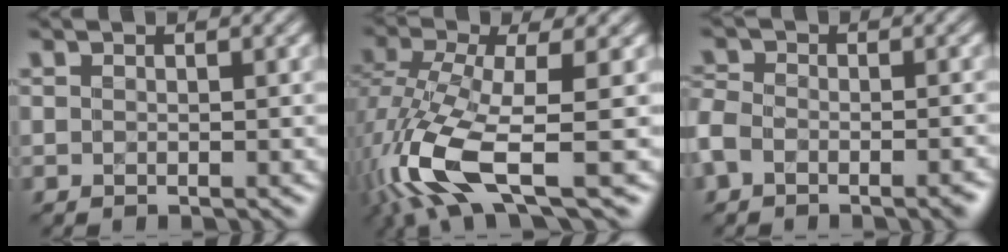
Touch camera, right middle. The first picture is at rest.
{"total": 9.5, "force": [-3.2, 3.2, 8.3], "torque": [-0.200, -0.004, -0.064]}
{"total": 4.1, "force": [-2.5, 2.2, 2.4], "torque": [-0.043, 0.009, -0.049]}